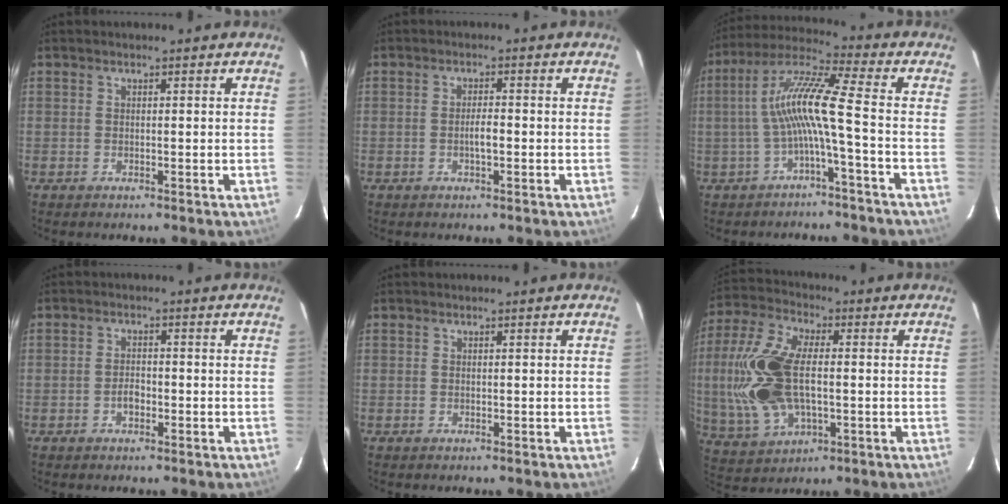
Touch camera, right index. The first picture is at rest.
{"total": 2.2, "force": [-0.6, 0.6, 2.0], "torque": [-0.036, 0.000, -0.011]}
{"total": 10.3, "force": [-2.3, -0.5, 10.0], "torque": [-0.210, 0.018, -0.042]}
{"total": 2.4, "force": [-1.0, 1.3, 1.8], "torque": [-0.035, 0.005, -0.019]}
{"total": 0.0}
{"total": 18.4, "force": [-0.6, 10.0, 15.5], "torque": [-0.351, 0.009, -0.003]}